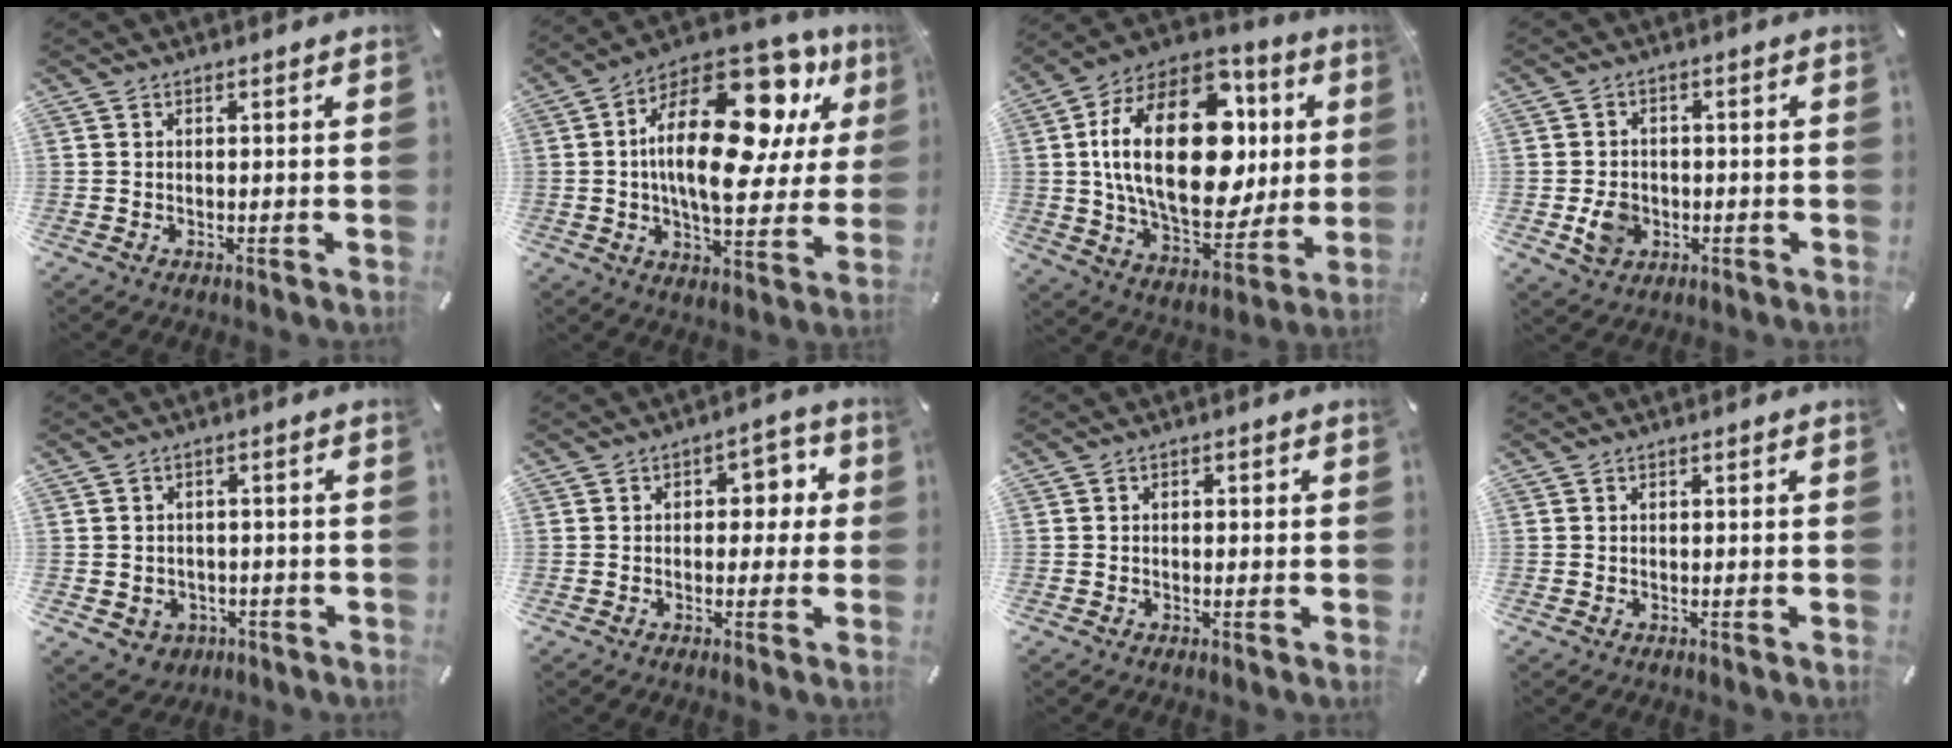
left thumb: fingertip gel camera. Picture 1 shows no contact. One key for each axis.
{"total": 26.7, "fx": 8.3, "fy": 12.9, "fz": 21.9, "tx": -0.361, "ty": -0.052, "tz": 0.136}
{"total": 29.3, "fx": 4.9, "fy": 17.4, "fz": 23.0, "tx": -0.438, "ty": -0.017, "tz": 0.081}
{"total": 5.8, "fx": -1.3, "fy": 5.0, "fz": 2.7, "tx": -0.035, "ty": -0.003, "tz": -0.025}
{"total": 4.0, "fx": -1.0, "fy": 3.7, "fz": 0.8, "tx": -0.011, "ty": 0.007, "tz": -0.017}
{"total": 5.8, "fx": 0.3, "fy": 4.1, "fz": 4.1, "tx": -0.045, "ty": 0.002, "tz": -0.008}
{"total": 1.0, "fx": -0.3, "fy": 0.9, "fz": 0.5, "tx": -0.009, "ty": 0.004, "tz": -0.008}
{"total": 0.0}